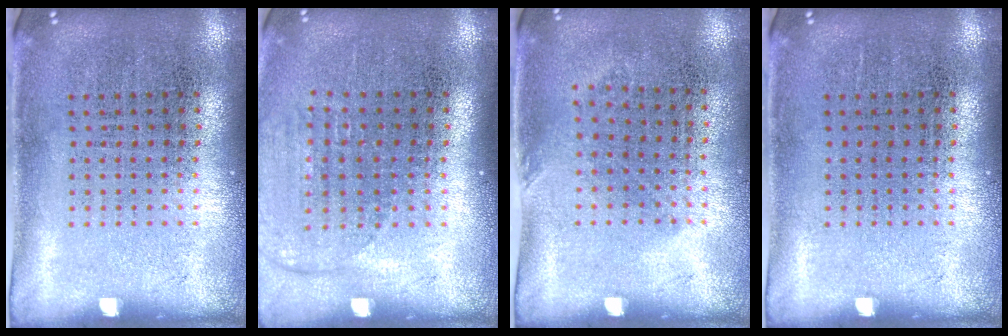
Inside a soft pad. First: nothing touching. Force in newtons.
{"total": 1.4, "press": 1.2, "slide": 0.6}
{"total": 0.9, "press": 0.7, "slide": 0.5}
{"total": 0.0}